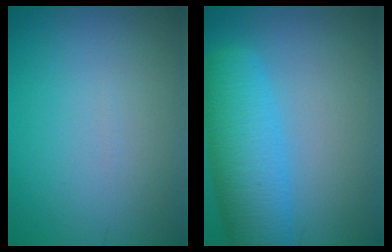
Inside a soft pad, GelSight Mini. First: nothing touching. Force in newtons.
{"total": 7.5, "press": 7.5, "slide": 0.4}